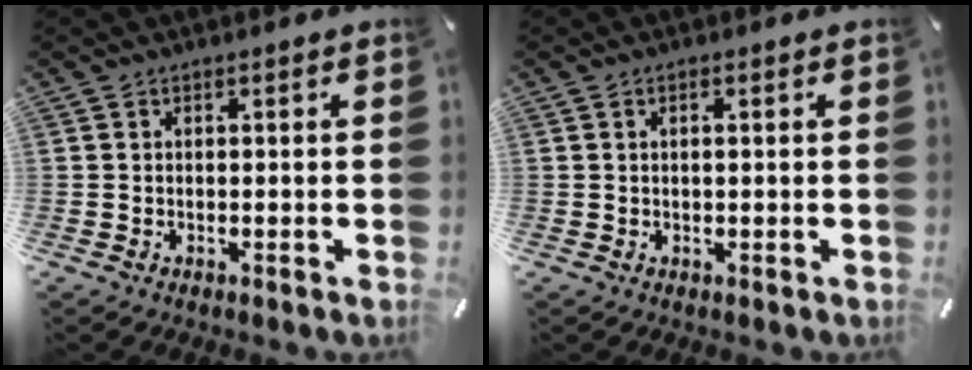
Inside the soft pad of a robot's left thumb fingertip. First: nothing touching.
{"total": 0.9, "force": [0.2, 0.2, 0.9], "torque": [-0.017, 0.001, 0.003]}